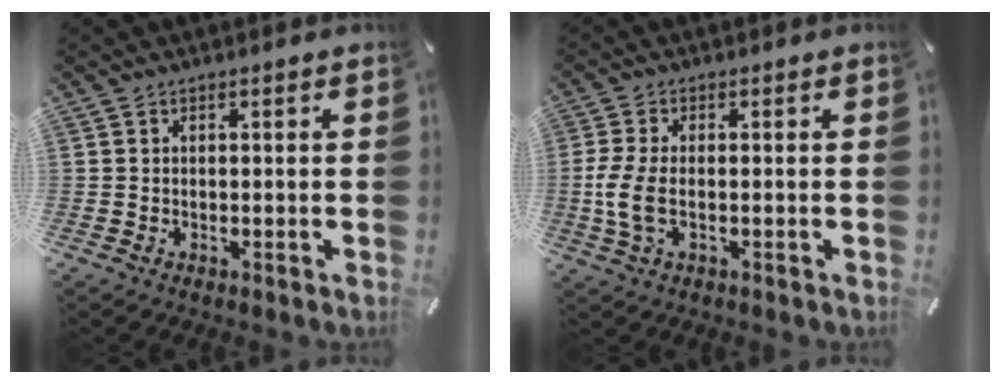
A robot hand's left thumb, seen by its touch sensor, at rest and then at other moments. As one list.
[{"total": 7.3, "force": [-0.9, 3.1, 6.5], "torque": [-0.148, -0.011, -0.018]}]